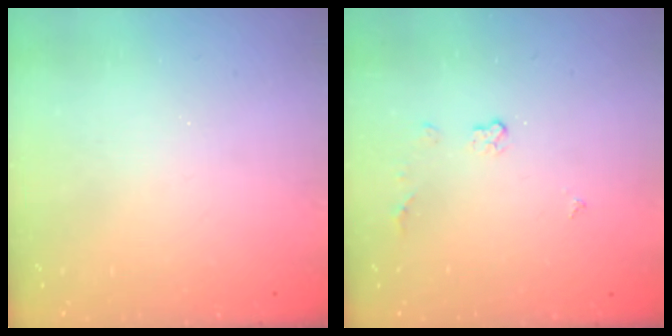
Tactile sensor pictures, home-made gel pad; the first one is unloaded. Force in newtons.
{"total": 3.8, "press": 3.8, "slide": 0.6}